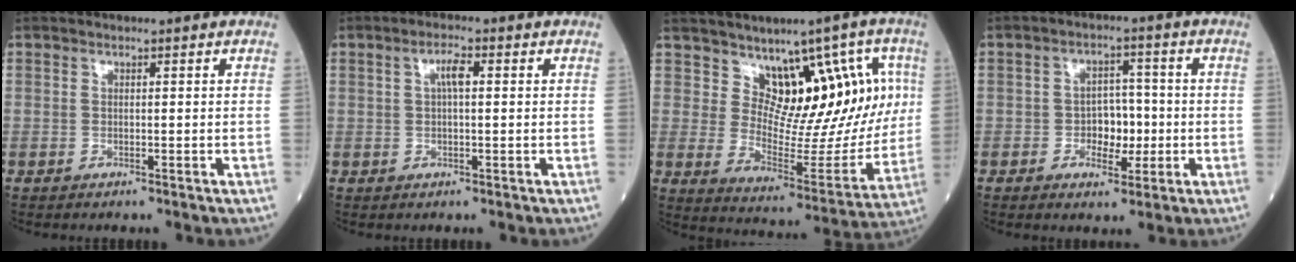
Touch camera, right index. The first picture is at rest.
{"total": 2.9, "force": [0.6, 0.7, 2.7], "torque": [-0.051, 0.008, 0.011]}
{"total": 13.8, "force": [6.0, 7.4, 10.0], "torque": [-0.118, 0.017, 0.105]}
{"total": 5.3, "force": [-1.1, 3.3, 4.0], "torque": [-0.056, 0.011, -0.016]}